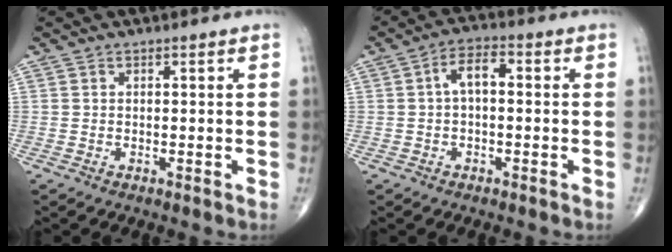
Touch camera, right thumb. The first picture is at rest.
{"total": 4.8, "force": [0.2, 2.4, 4.2], "torque": [-0.068, 0.019, -0.005]}